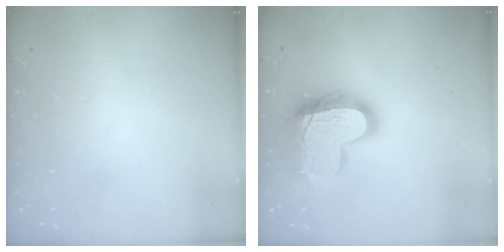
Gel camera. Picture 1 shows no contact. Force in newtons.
{"total": 19.3, "press": 19.2, "slide": 1.6}